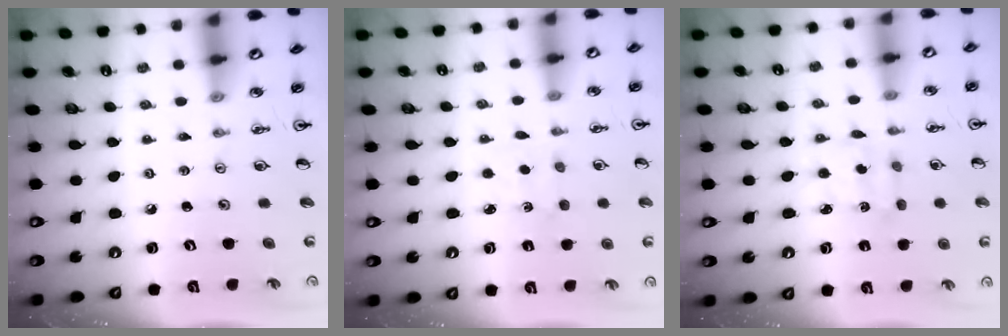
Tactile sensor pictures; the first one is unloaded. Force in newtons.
{"total": 1.6, "press": 1.6, "slide": 0.3}
{"total": 2.9, "press": 2.8, "slide": 0.6}